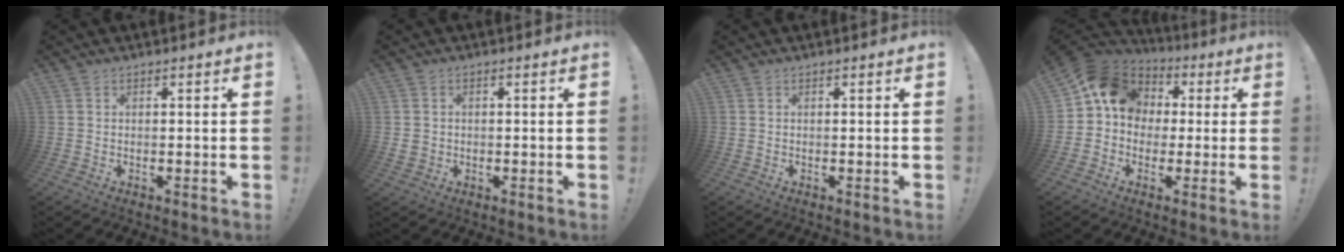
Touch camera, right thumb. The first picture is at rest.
{"total": 2.2, "force": [0.3, 2.0, 0.9], "torque": [-0.010, 0.001, 0.006]}
{"total": 0.0}
{"total": 12.8, "force": [2.4, 10.8, 6.5], "torque": [-0.090, 0.006, 0.053]}